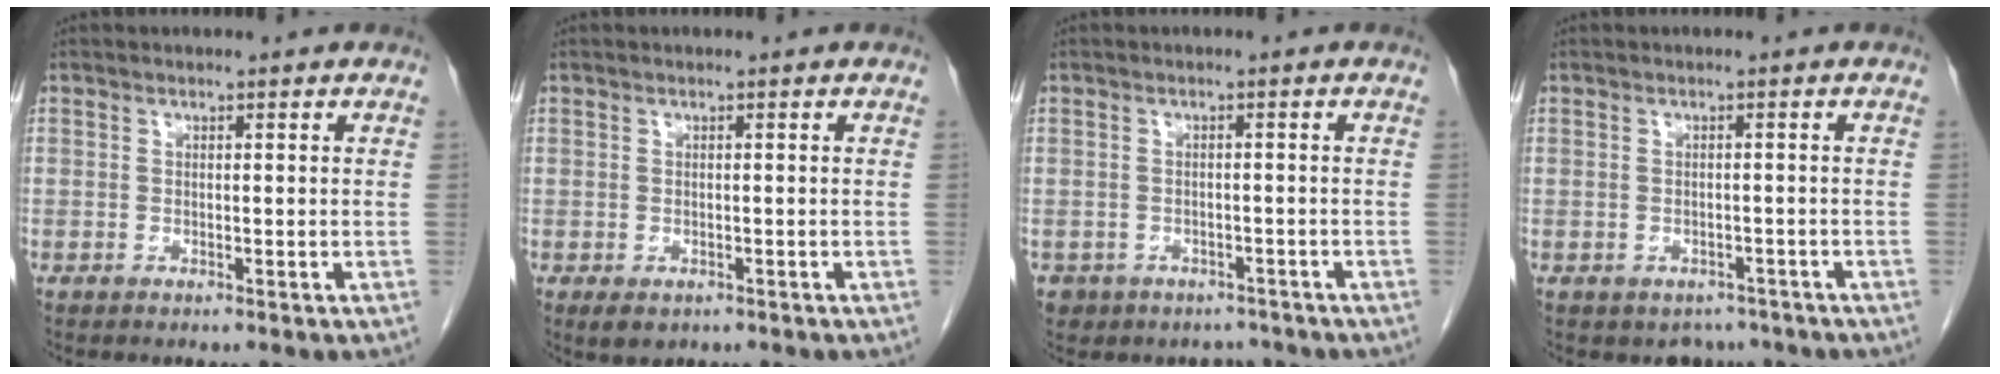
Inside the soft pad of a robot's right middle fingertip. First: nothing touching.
{"total": 2.4, "force": [-1.5, 1.2, 1.5], "torque": [-0.025, -0.004, -0.017]}
{"total": 6.5, "force": [-4.7, 4.4, 0.7], "torque": [-0.006, 0.016, -0.057]}
{"total": 3.3, "force": [-2.6, 2.1, 0.4], "torque": [0.001, 0.005, -0.031]}